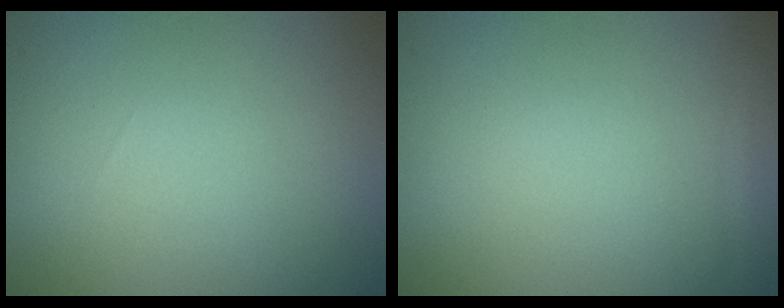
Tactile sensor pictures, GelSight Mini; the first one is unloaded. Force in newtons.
{"total": 1.0, "press": 1.0, "slide": 0.1}